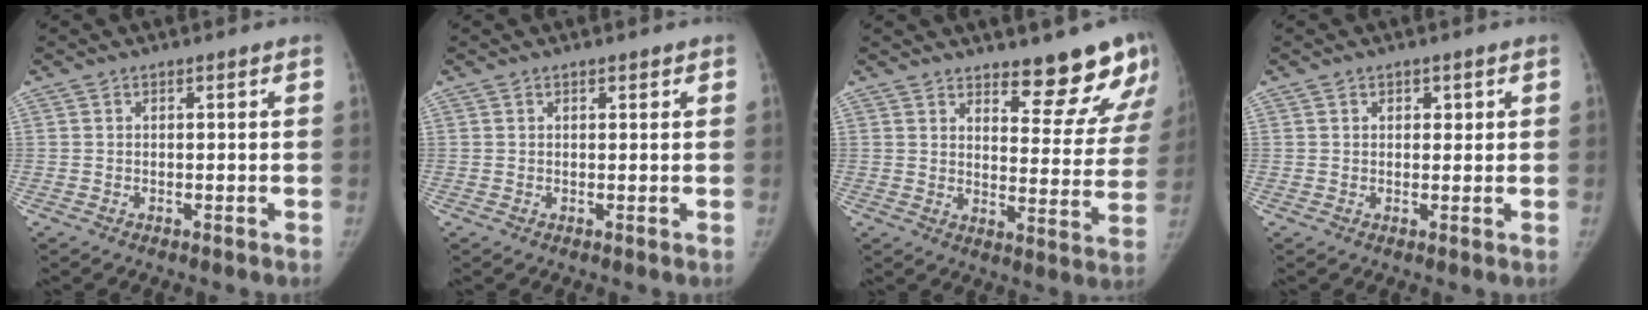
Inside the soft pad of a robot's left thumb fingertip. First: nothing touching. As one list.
[{"total": 0.9, "force": [0.7, 0.5, 0.4], "torque": [-0.002, -0.003, 0.007]}, {"total": 13.1, "force": [10.5, 4.2, 6.7], "torque": [-0.029, -0.084, 0.135]}, {"total": 1.8, "force": [0.8, 1.4, 0.7], "torque": [0.005, -0.003, 0.010]}]